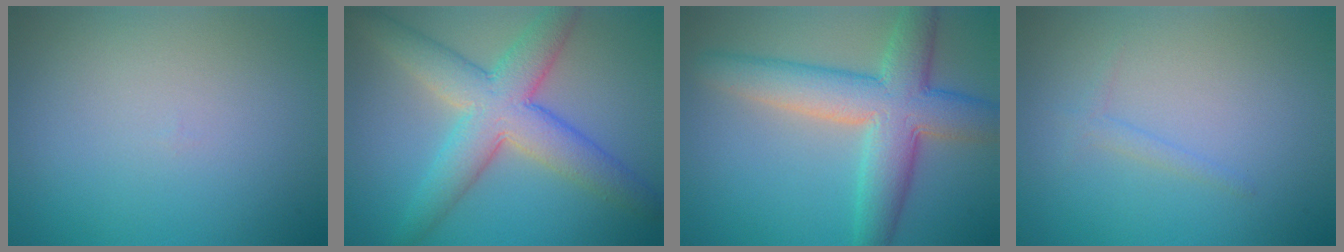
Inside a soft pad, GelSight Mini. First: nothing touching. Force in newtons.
{"total": 7.5, "press": 7.5, "slide": 0.2}
{"total": 8.1, "press": 8.1, "slide": 0.6}
{"total": 1.0, "press": 1.0, "slide": 0.1}